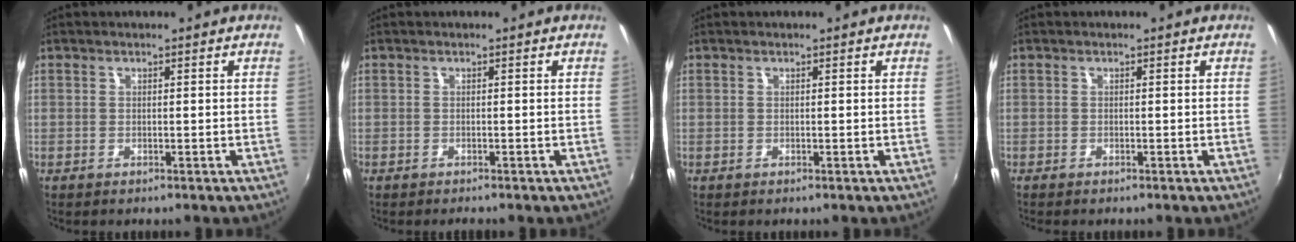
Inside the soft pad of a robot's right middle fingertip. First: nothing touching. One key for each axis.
{"total": 0.7, "fx": -0.7, "fy": 0.1, "fz": 0.1, "tx": -0.003, "ty": -0.005, "tz": -0.014}
{"total": 0.0}
{"total": 0.7, "fx": -0.6, "fy": 0.1, "fz": 0.3, "tx": -0.006, "ty": -0.003, "tz": -0.012}